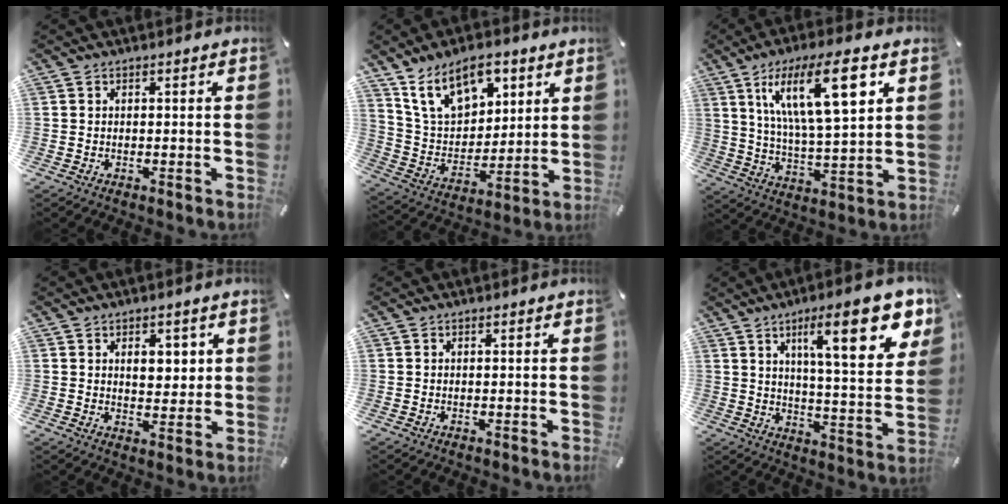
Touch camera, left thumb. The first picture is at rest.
{"total": 14.7, "force": [8.8, 9.2, 7.3], "torque": [-0.135, -0.034, 0.167]}
{"total": 18.1, "force": [8.7, 5.7, 14.9], "torque": [-0.275, -0.016, 0.134]}
{"total": 5.5, "force": [2.1, 3.6, 3.6], "torque": [-0.033, -0.010, 0.026]}
{"total": 0.0}
{"total": 19.7, "force": [9.5, 5.6, 16.3], "torque": [-0.233, -0.042, 0.136]}